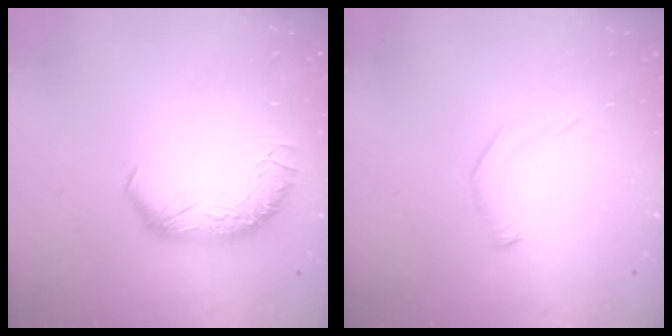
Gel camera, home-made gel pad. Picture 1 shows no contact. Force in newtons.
{"total": 7.7, "press": 7.6, "slide": 0.6}